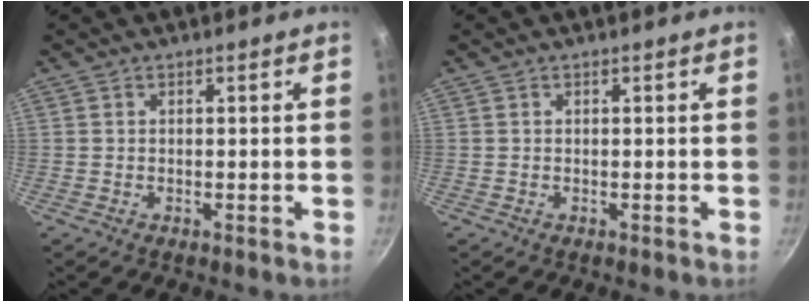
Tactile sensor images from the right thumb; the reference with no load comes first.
{"total": 0.0}